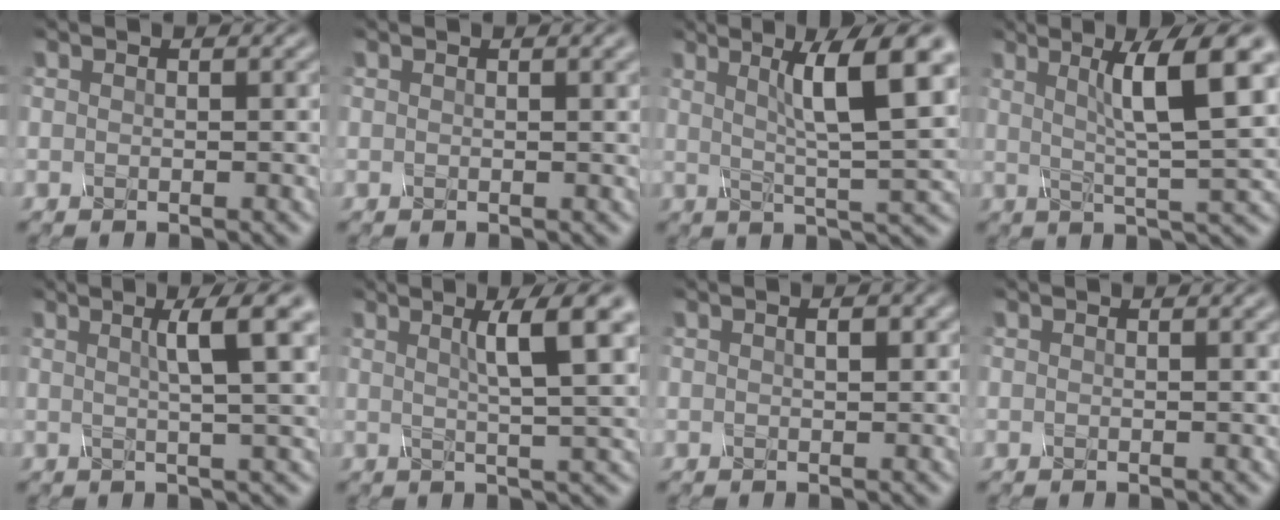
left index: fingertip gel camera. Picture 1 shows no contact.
{"total": 2.4, "force": [1.3, 0.9, 1.8], "torque": [-0.014, 0.012, 0.013]}
{"total": 8.6, "force": [2.7, 1.6, 8.0], "torque": [-0.117, 0.007, 0.052]}
{"total": 8.3, "force": [2.4, 1.4, 7.8], "torque": [-0.115, 0.006, 0.048]}
{"total": 5.7, "force": [2.0, 1.0, 5.2], "torque": [-0.060, 0.017, 0.030]}
{"total": 6.4, "force": [2.3, 1.1, 5.8], "torque": [-0.072, 0.013, 0.039]}
{"total": 1.1, "force": [0.2, 0.4, 1.0], "torque": [-0.011, -0.002, 0.007]}
{"total": 1.3, "force": [0.7, 0.5, 1.0], "torque": [-0.006, 0.006, 0.011]}